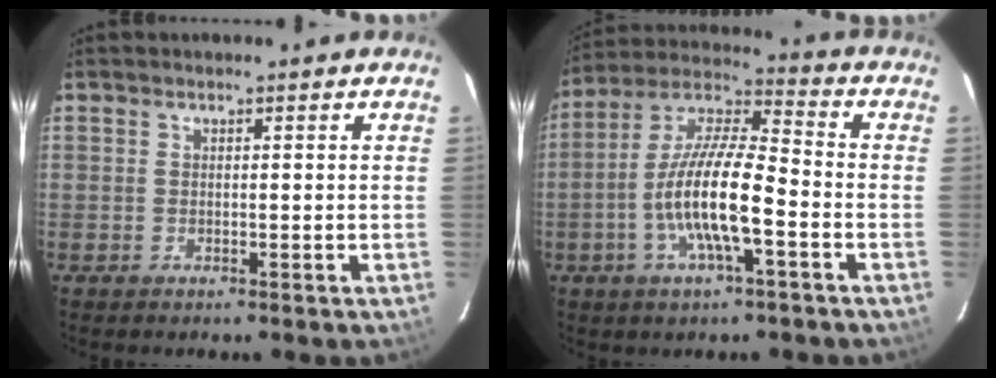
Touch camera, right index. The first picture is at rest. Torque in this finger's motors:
{"motor_torque": [1.34, -0.80, 1.05, 0.21]}